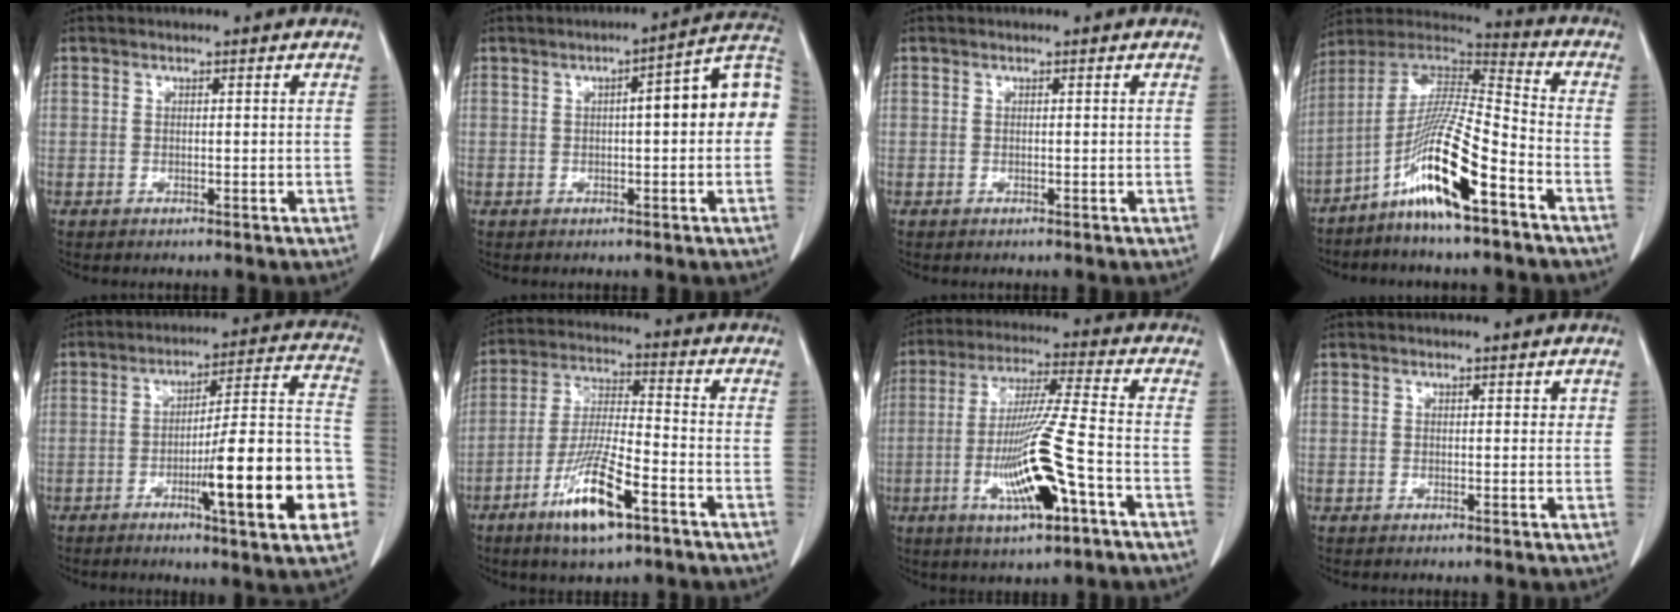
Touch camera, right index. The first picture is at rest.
{"total": 9.8, "force": [0.7, 1.6, 9.6], "torque": [-0.124, 0.036, 0.002]}
{"total": 0.0}
{"total": 13.9, "force": [-7.5, 0.5, 11.7], "torque": [-0.235, -0.006, -0.142]}
{"total": 17.9, "force": [-6.0, 1.2, 16.8], "torque": [-0.206, 0.011, -0.083]}
{"total": 11.9, "force": [-6.3, 2.0, 9.9], "torque": [-0.195, -0.016, -0.112]}
{"total": 14.0, "force": [-4.7, 0.3, 13.2], "torque": [-0.261, -0.013, -0.084]}
{"total": 1.1, "force": [0.5, 0.7, 0.5], "torque": [0.001, 0.002, 0.005]}